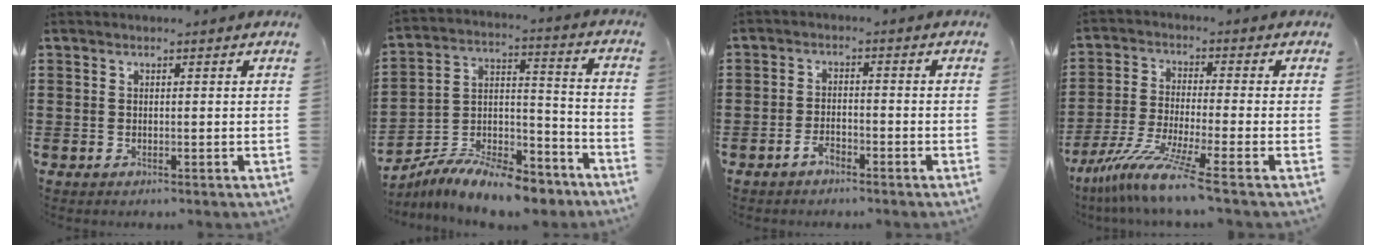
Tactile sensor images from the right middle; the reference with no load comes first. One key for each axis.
{"total": 9.5, "fx": -8.6, "fy": 1.8, "fz": 3.5, "tx": -0.056, "ty": 0.021, "tz": -0.167}
{"total": 2.6, "fx": -2.2, "fy": 1.1, "fz": 1.0, "tx": -0.028, "ty": 0.002, "tz": -0.045}
{"total": 8.2, "fx": -6.2, "fy": -0.7, "fz": 5.3, "tx": -0.118, "ty": -0.022, "tz": -0.124}